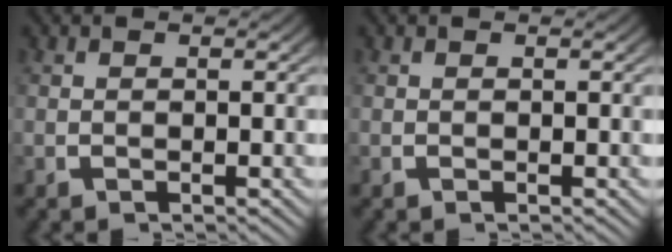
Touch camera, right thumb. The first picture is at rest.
{"total": 0.0}